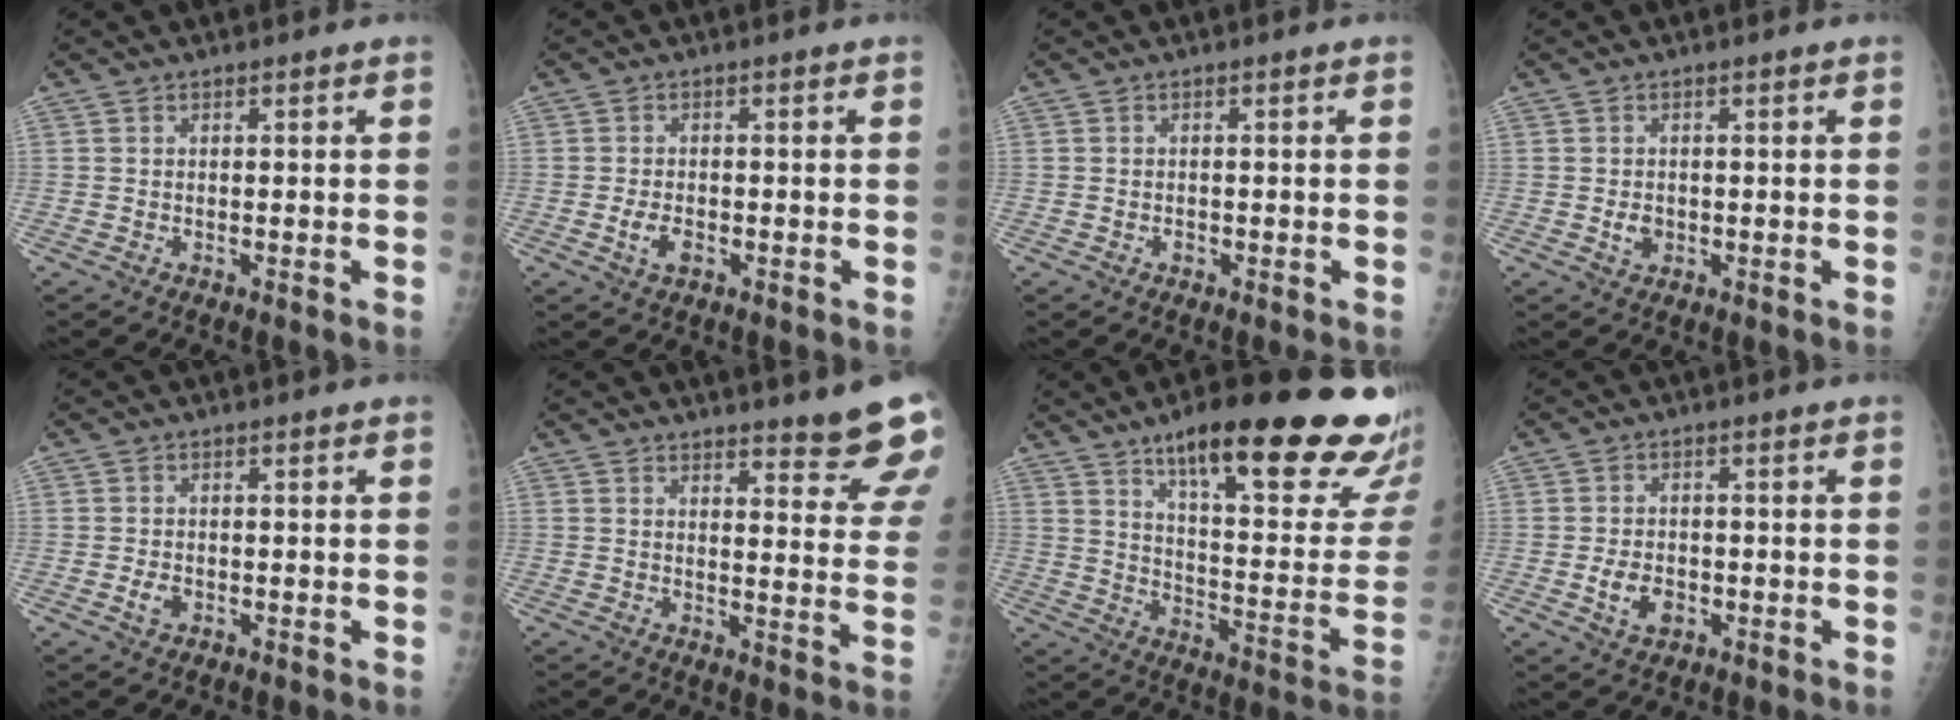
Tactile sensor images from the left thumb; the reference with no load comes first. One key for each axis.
{"total": 3.2, "fx": -1.1, "fy": 1.8, "fz": 2.3, "tx": -0.044, "ty": 0.004, "tz": -0.018}
{"total": 0.9, "fx": -0.4, "fy": 0.7, "fz": 0.4, "tx": -0.004, "ty": 0.004, "tz": -0.006}
{"total": 2.2, "fx": -0.3, "fy": 1.7, "fz": 1.3, "tx": -0.015, "ty": 0.001, "tz": -0.002}
{"total": 2.0, "fx": -0.6, "fy": 1.4, "fz": 1.3, "tx": -0.024, "ty": 0.002, "tz": -0.011}
{"total": 13.1, "fx": 11.3, "fy": 1.9, "fz": 6.5, "tx": -0.047, "ty": -0.086, "tz": 0.126}
{"total": 31.3, "fx": 19.3, "fy": 7.4, "fz": 23.5, "tx": -0.261, "ty": -0.061, "tz": 0.278}
{"total": 4.7, "fx": -1.4, "fy": 3.2, "fz": 3.1, "tx": -0.047, "ty": 0.004, "tz": -0.019}